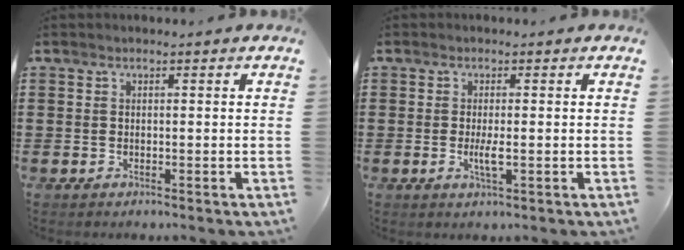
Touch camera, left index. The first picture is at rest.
{"total": 2.7, "force": [-0.4, 0.4, 2.6], "torque": [-0.053, -0.005, -0.009]}